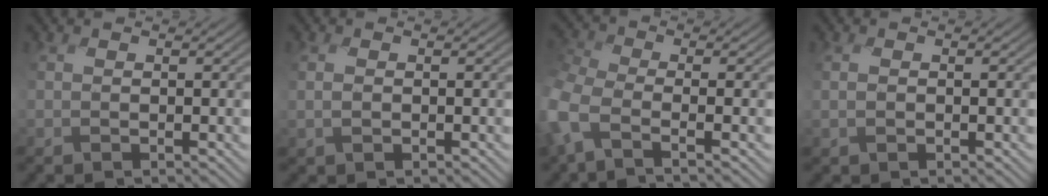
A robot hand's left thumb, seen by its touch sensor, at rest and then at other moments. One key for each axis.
{"total": 1.5, "fx": -0.3, "fy": 0.9, "fz": 1.1, "tx": -0.026, "ty": -0.001, "tz": -0.005}
{"total": 5.4, "fx": -3.1, "fy": 2.3, "fz": 3.8, "tx": -0.107, "ty": -0.008, "tz": -0.085}
{"total": 1.1, "fx": -0.2, "fy": 0.7, "fz": 0.8, "tx": -0.020, "ty": -0.001, "tz": -0.004}